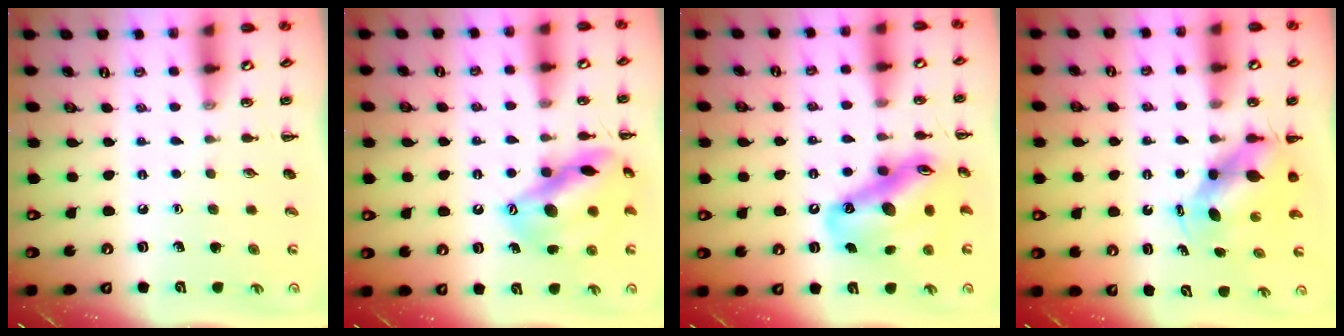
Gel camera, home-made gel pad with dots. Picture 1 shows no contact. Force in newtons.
{"total": 17.2, "press": 17.2, "slide": 1.4}
{"total": 18.7, "press": 17.8, "slide": 5.6}
{"total": 5.5, "press": 5.3, "slide": 1.6}